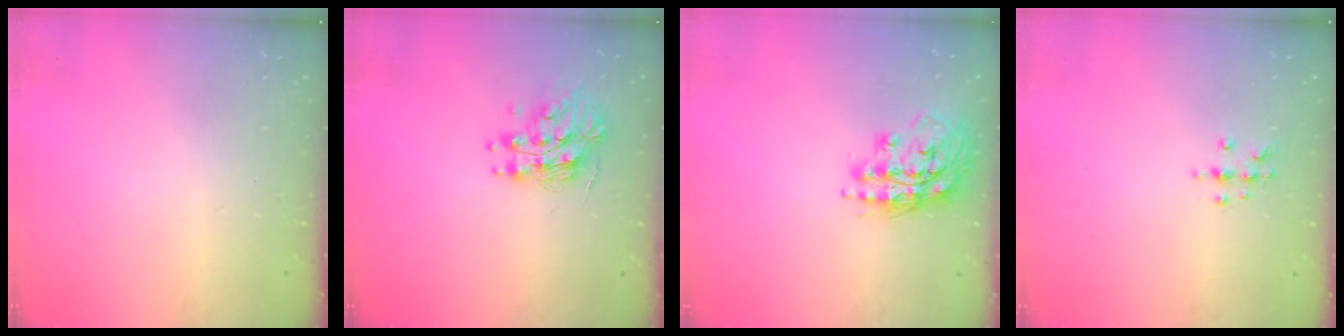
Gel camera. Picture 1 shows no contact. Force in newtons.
{"total": 12.2, "press": 12.1, "slide": 1.2}
{"total": 15.3, "press": 15.2, "slide": 1.9}
{"total": 6.3, "press": 6.2, "slide": 0.7}